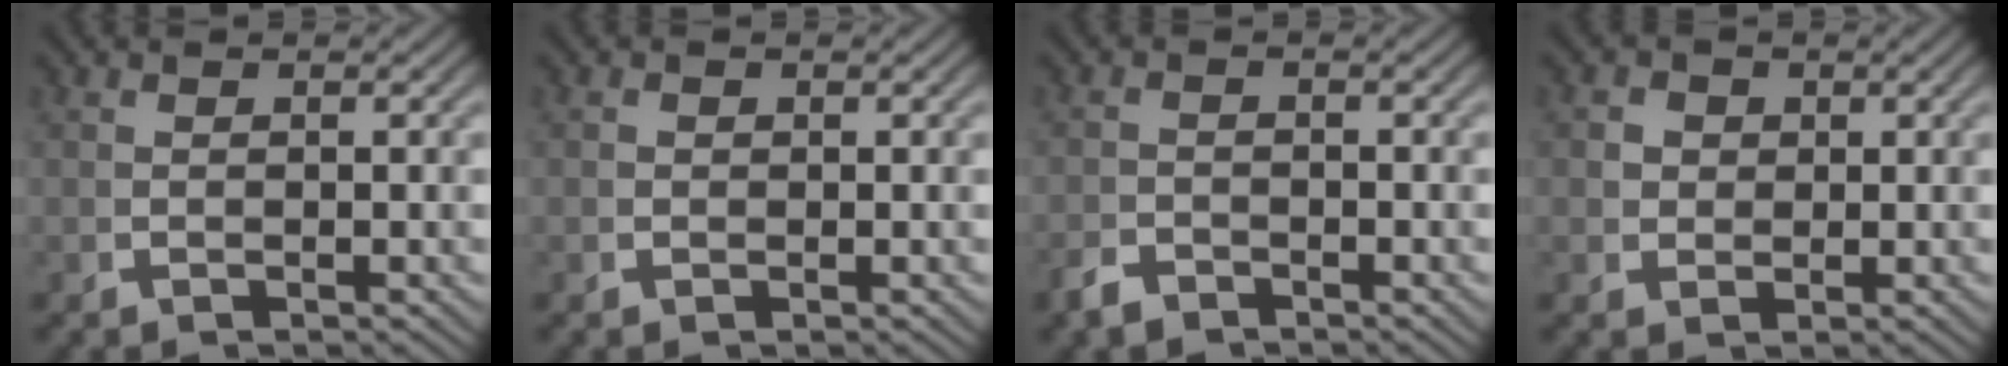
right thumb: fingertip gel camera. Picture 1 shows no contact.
{"total": 0.7, "force": [0.0, 0.7, 0.1], "torque": [-0.005, -0.005, 0.001]}
{"total": 1.7, "force": [-1.7, 0.3, 0.0], "torque": [0.005, -0.006, -0.030]}
{"total": 2.7, "force": [0.9, 2.3, 1.0], "torque": [-0.027, -0.009, 0.020]}